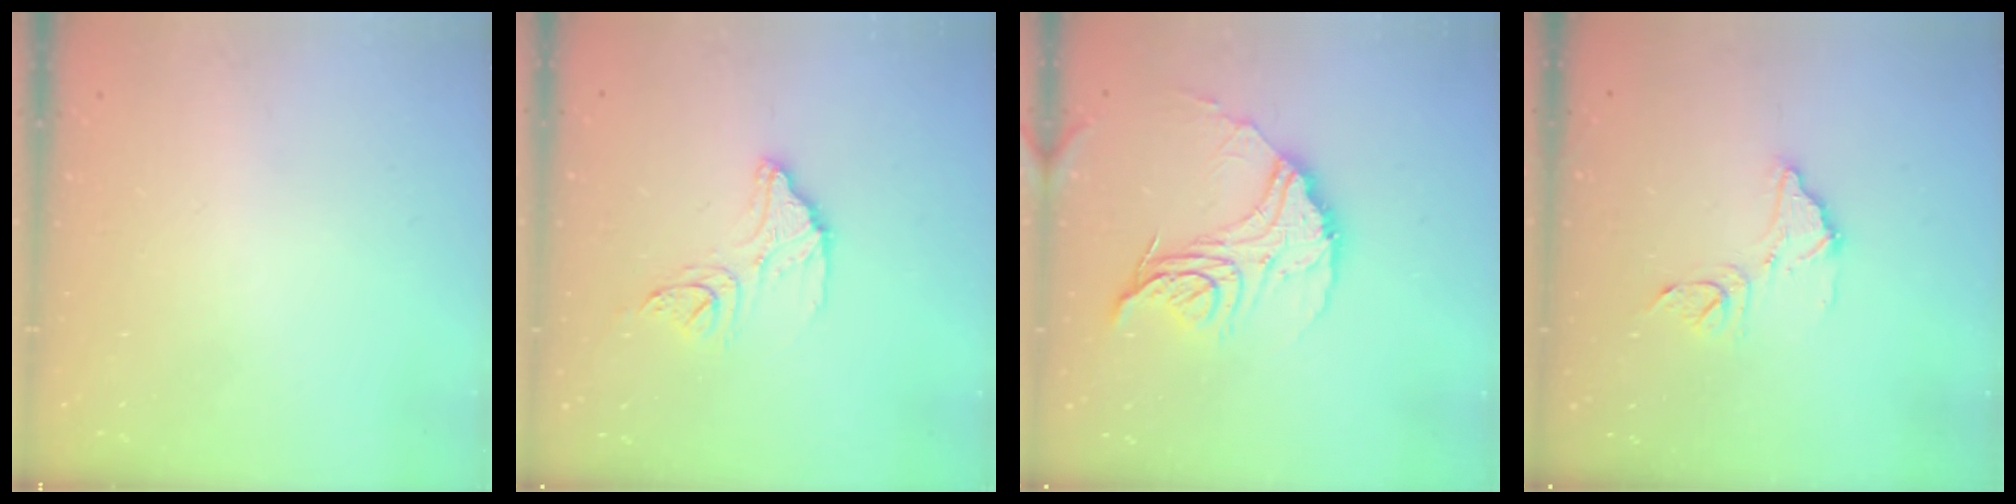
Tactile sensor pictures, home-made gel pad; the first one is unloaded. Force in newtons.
{"total": 13.5, "press": 13.5, "slide": 1.1}
{"total": 16.1, "press": 16.1, "slide": 1.1}
{"total": 10.9, "press": 10.8, "slide": 1.1}